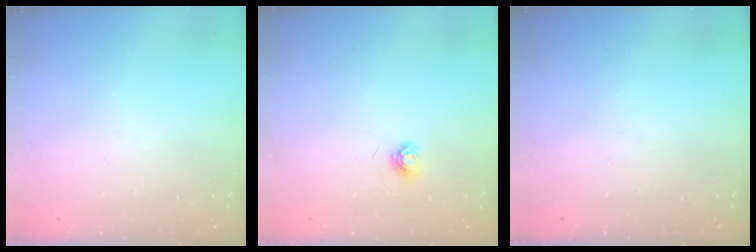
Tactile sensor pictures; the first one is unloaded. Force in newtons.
{"total": 4.5, "press": 4.5, "slide": 0.5}
{"total": 0.0}